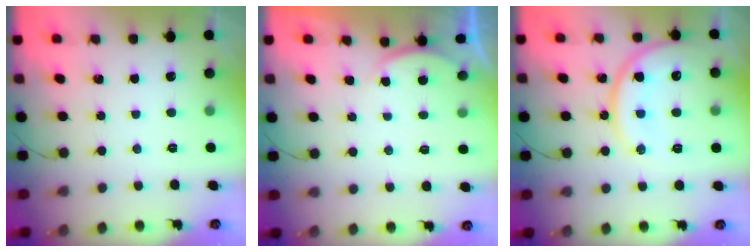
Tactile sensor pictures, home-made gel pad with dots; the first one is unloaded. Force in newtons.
{"total": 2.8, "press": 2.7, "slide": 0.6}
{"total": 14.3, "press": 14.3, "slide": 1.1}